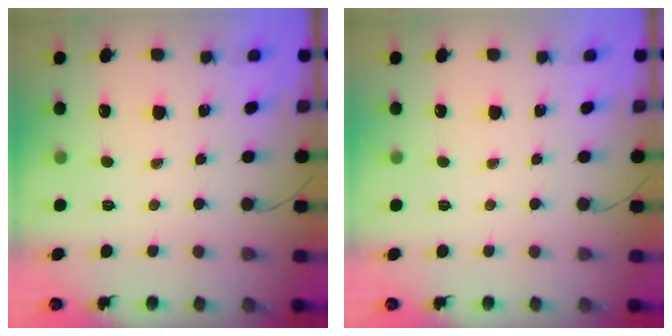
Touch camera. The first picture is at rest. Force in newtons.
{"total": 0.0}